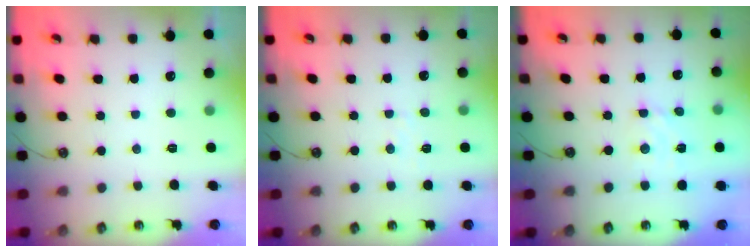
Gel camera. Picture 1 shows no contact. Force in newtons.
{"total": 3.4, "press": 3.3, "slide": 0.5}
{"total": 2.8, "press": 2.8, "slide": 0.4}